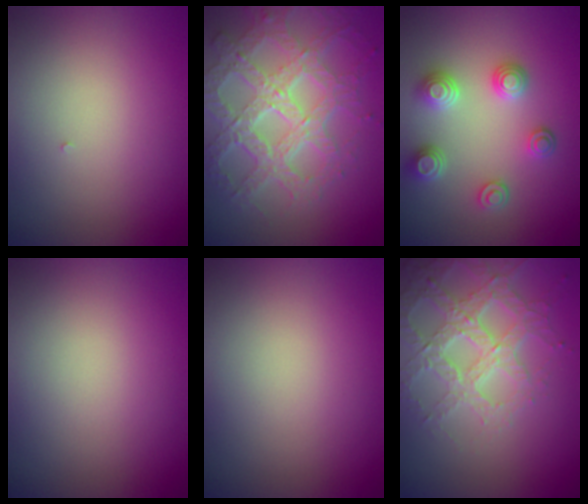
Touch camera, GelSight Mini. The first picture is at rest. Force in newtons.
{"total": 7.8, "press": 5.6, "slide": 5.5}
{"total": 3.5, "press": 3.2, "slide": 1.5}
{"total": 0.0}
{"total": 0.0}
{"total": 4.0, "press": 3.8, "slide": 1.0}